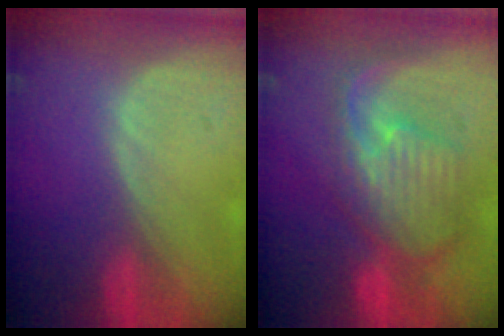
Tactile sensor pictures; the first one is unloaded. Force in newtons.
{"total": 10.7, "press": 9.5, "slide": 4.9}